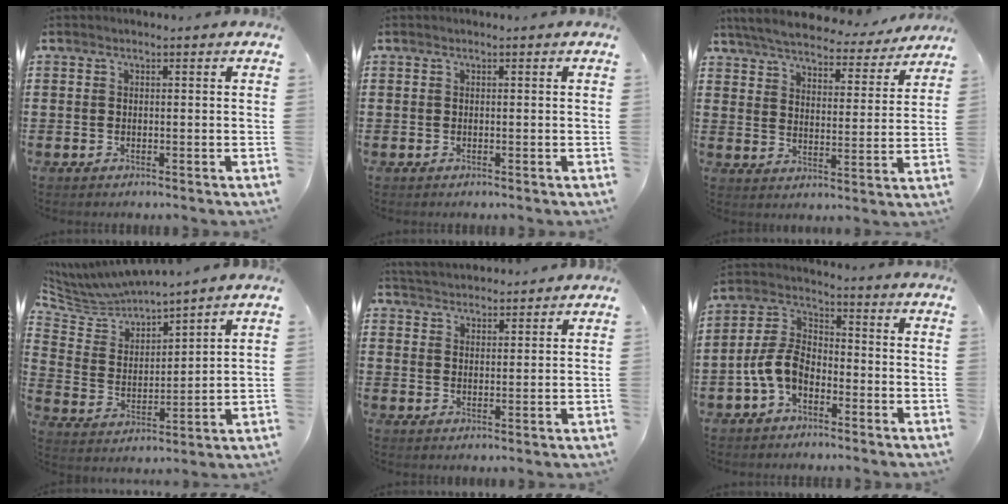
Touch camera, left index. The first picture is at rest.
{"total": 0.0}
{"total": 5.7, "force": [5.6, 0.4, 1.3], "torque": [-0.054, -0.035, 0.095]}
{"total": 5.3, "force": [5.3, 0.7, 0.3], "torque": [-0.042, -0.042, 0.087]}
{"total": 3.3, "force": [3.2, 0.2, -0.3], "torque": [-0.005, -0.010, 0.061]}
{"total": 6.6, "force": [-3.6, 3.8, 4.1], "torque": [-0.116, 0.000, -0.081]}